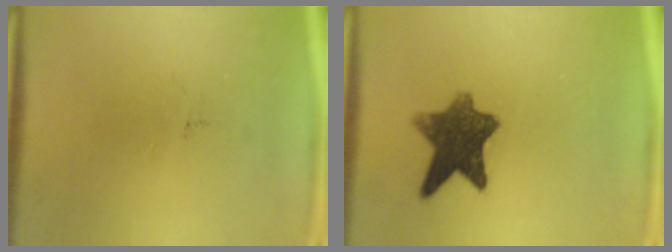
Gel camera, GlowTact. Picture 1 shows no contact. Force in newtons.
{"total": 8.9}